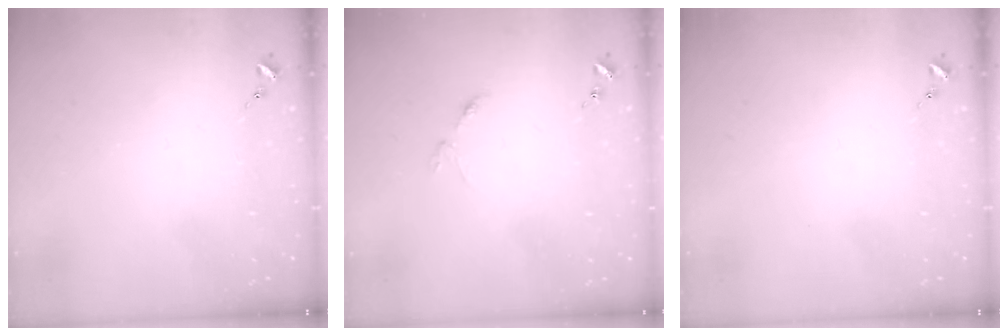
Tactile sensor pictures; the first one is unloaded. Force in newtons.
{"total": 3.1, "press": 3.0, "slide": 0.4}
{"total": 0.0}